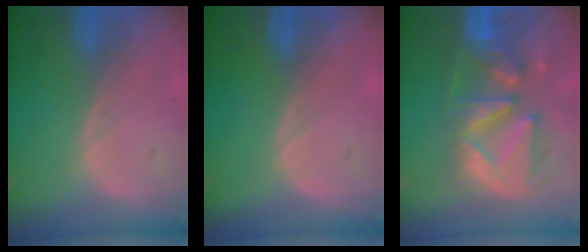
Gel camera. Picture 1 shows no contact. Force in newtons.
{"total": 0.0}
{"total": 13.3, "press": 11.5, "slide": 6.7}